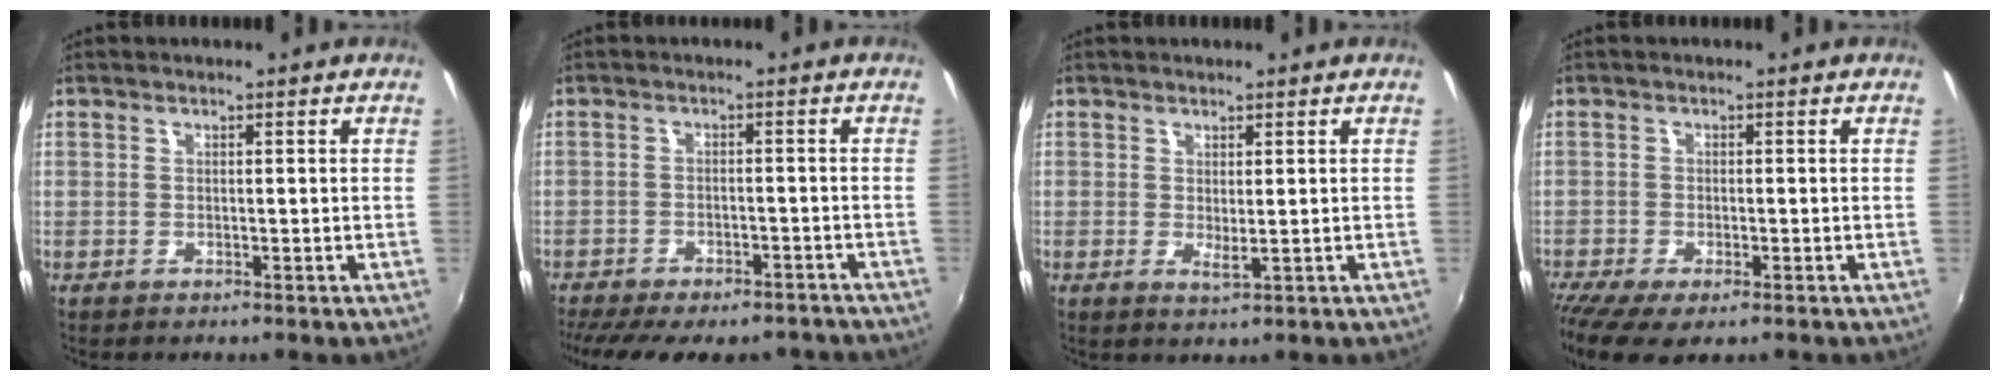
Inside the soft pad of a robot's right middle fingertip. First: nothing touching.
{"total": 17.4, "force": [-14.6, 5.9, 7.6], "torque": [-0.161, -0.018, -0.189]}
{"total": 1.5, "force": [0.3, 0.3, 1.5], "torque": [-0.024, -0.003, 0.006]}
{"total": 7.1, "force": [-4.7, 2.2, 4.9], "torque": [-0.115, -0.035, -0.082]}